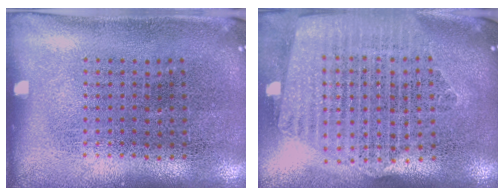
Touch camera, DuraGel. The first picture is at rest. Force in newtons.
{"total": 2.5, "press": 2.2, "slide": 1.2}